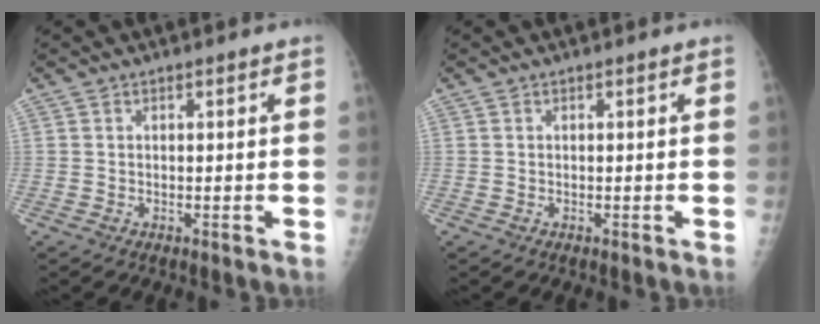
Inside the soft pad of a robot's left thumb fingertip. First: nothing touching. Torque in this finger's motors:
{"motor_torque": [0.00, 0.00, -0.06, -0.06, 0.00]}